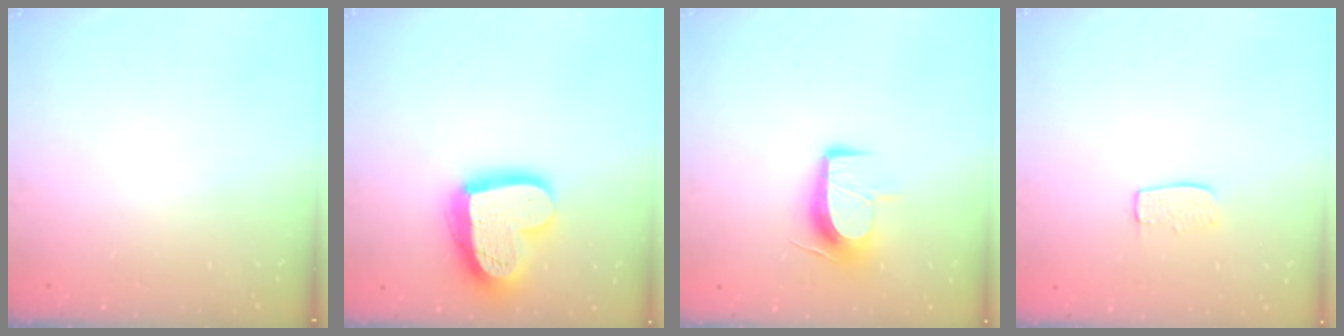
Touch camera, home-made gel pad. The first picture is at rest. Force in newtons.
{"total": 18.8, "press": 18.7, "slide": 1.9}
{"total": 10.5, "press": 10.5, "slide": 0.9}
{"total": 5.6, "press": 5.6, "slide": 0.4}